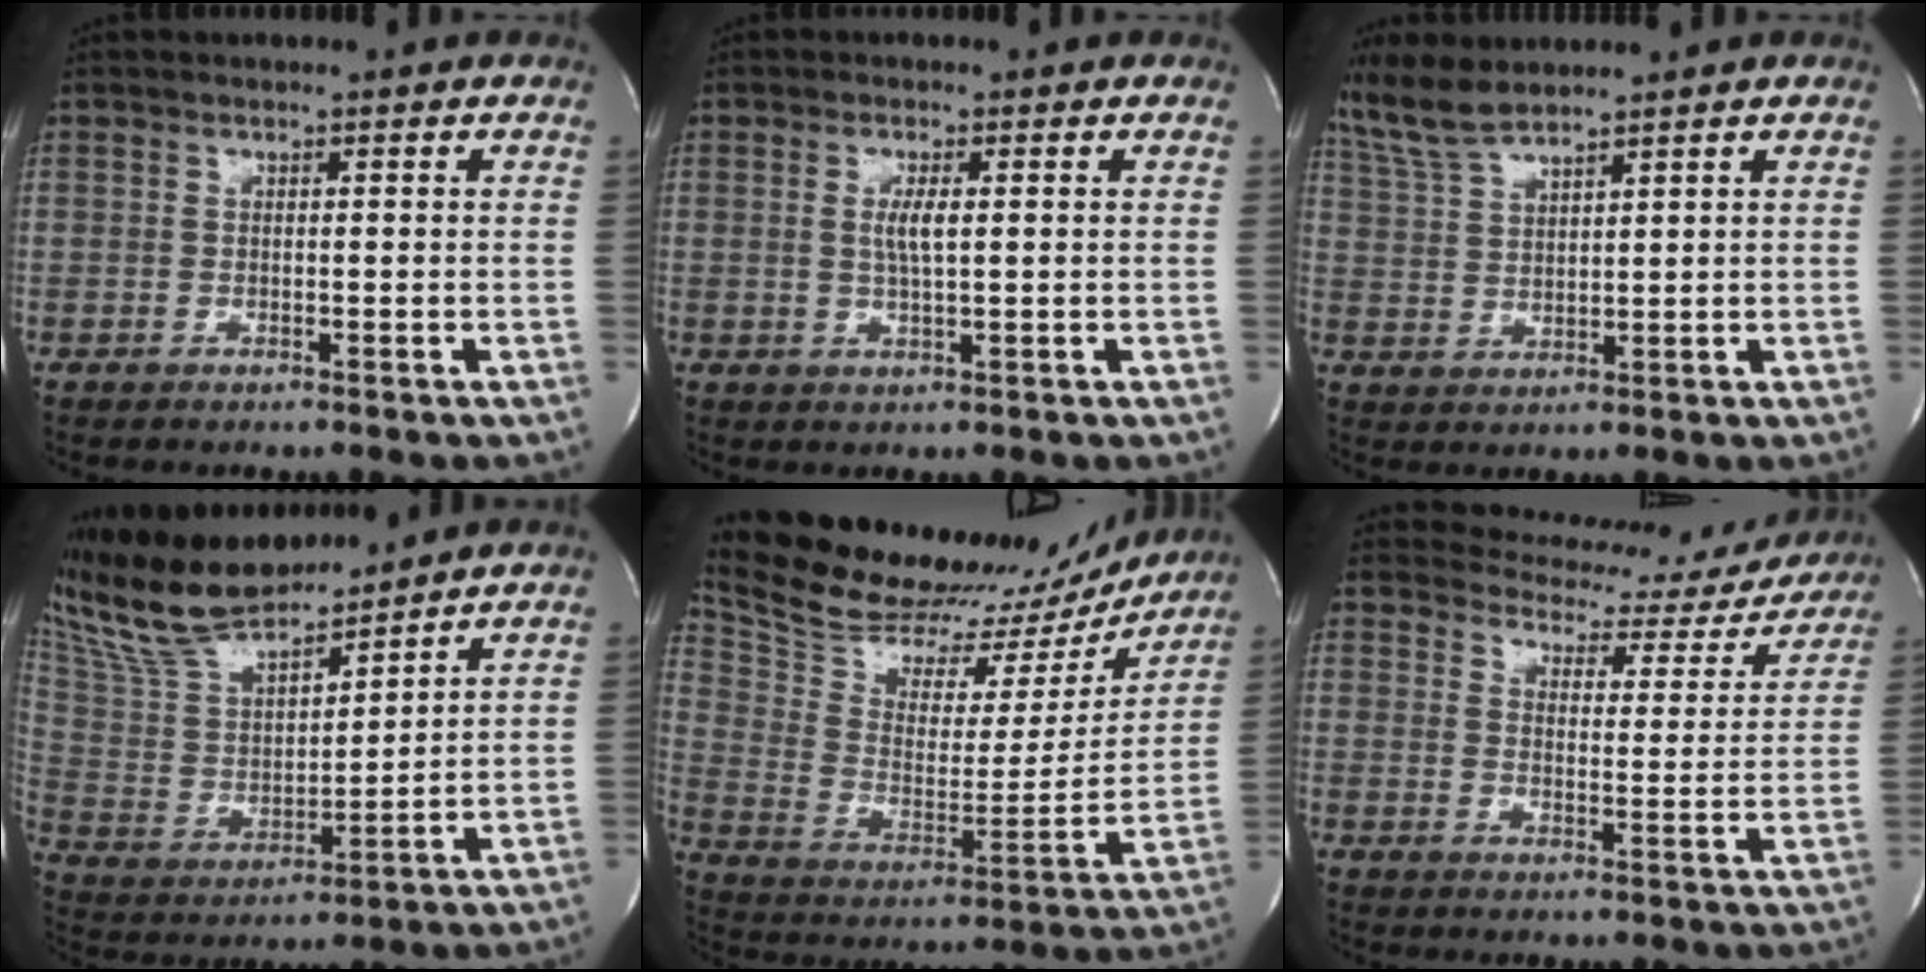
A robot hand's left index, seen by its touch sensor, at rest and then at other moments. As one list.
[{"total": 2.9, "force": [0.4, 0.4, 2.9], "torque": [-0.059, -0.004, 0.008]}, {"total": 6.4, "force": [5.8, 0.4, 2.6], "torque": [-0.070, 0.009, 0.127]}, {"total": 16.0, "force": [14.1, 3.3, 6.9], "torque": [-0.146, 0.010, 0.274]}, {"total": 28.1, "force": [25.9, 8.1, 7.6], "torque": [-0.144, -0.031, 0.369]}, {"total": 13.8, "force": [12.8, 4.7, 1.9], "torque": [-0.005, -0.021, 0.136]}]